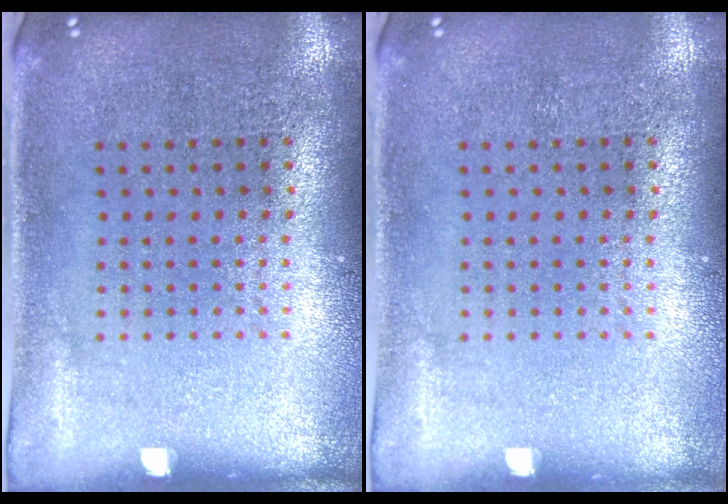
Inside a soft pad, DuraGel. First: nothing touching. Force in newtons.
{"total": 0.0}